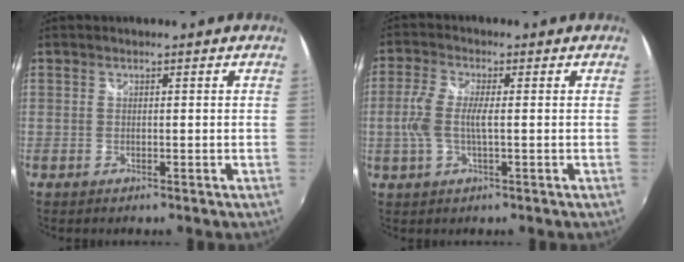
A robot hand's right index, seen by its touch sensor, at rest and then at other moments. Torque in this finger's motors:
{"motor_torque": [1.19, -0.15, 0.67, 0.15]}